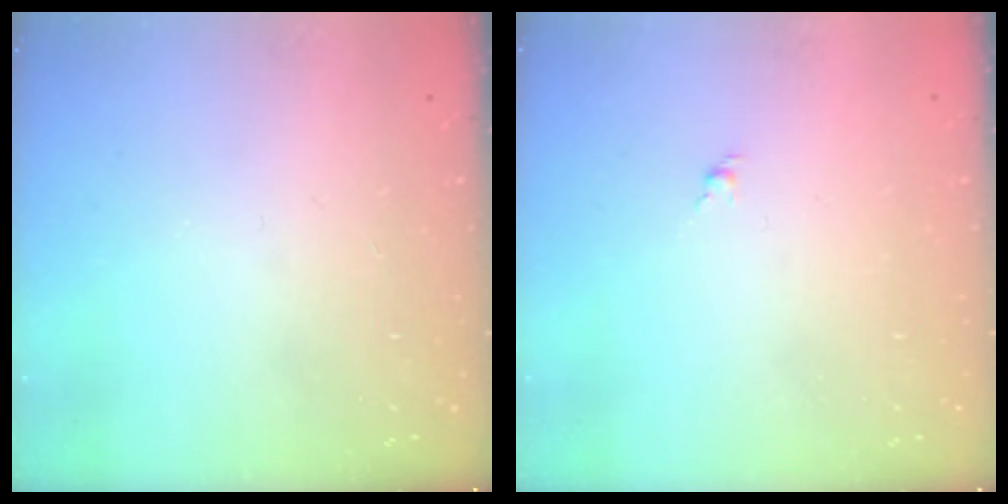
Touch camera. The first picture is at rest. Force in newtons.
{"total": 1.4, "press": 1.2, "slide": 0.6}